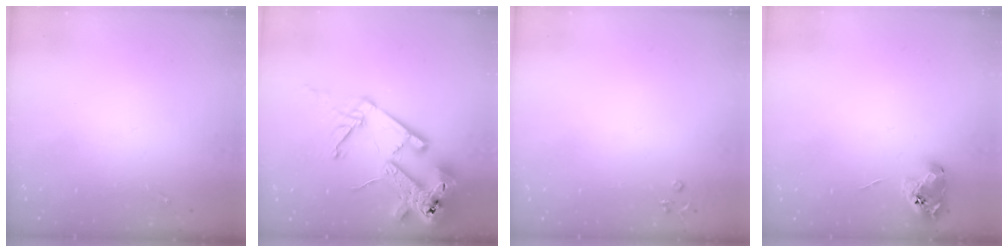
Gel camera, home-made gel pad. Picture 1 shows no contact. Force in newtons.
{"total": 21.7, "press": 21.5, "slide": 2.7}
{"total": 3.9, "press": 3.8, "slide": 0.6}
{"total": 8.7, "press": 8.6, "slide": 0.8}